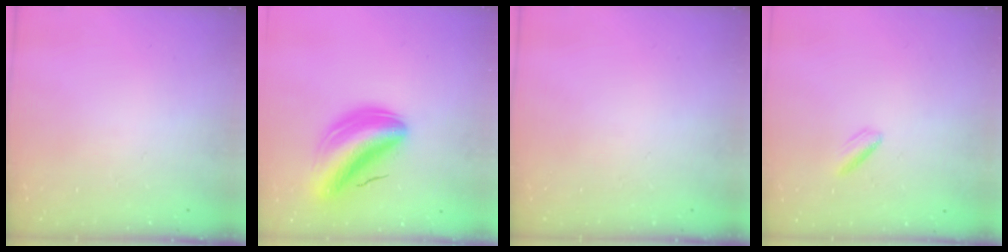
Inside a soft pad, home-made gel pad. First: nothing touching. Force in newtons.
{"total": 12.7, "press": 12.1, "slide": 3.7}
{"total": 0.0}
{"total": 3.0, "press": 2.8, "slide": 1.0}